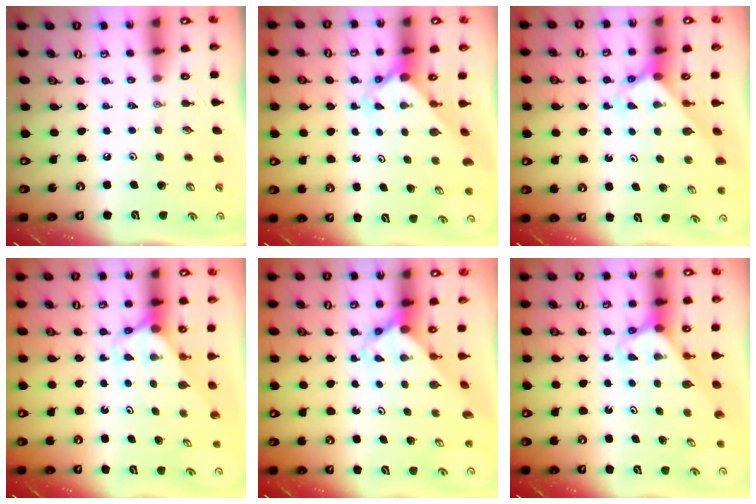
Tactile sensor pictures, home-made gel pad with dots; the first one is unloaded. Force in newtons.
{"total": 2.4, "press": 2.4, "slide": 0.3}
{"total": 2.7, "press": 2.7, "slide": 0.1}
{"total": 2.6, "press": 2.6, "slide": 0.1}
{"total": 3.6, "press": 3.6, "slide": 0.2}
{"total": 2.6, "press": 2.6, "slide": 0.2}